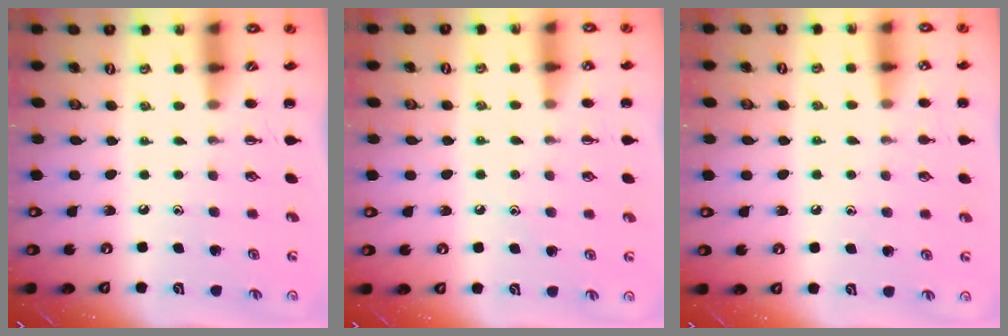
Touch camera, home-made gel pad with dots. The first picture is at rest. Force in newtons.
{"total": 7.8, "press": 7.4, "slide": 2.6}
{"total": 5.9, "press": 5.5, "slide": 1.9}